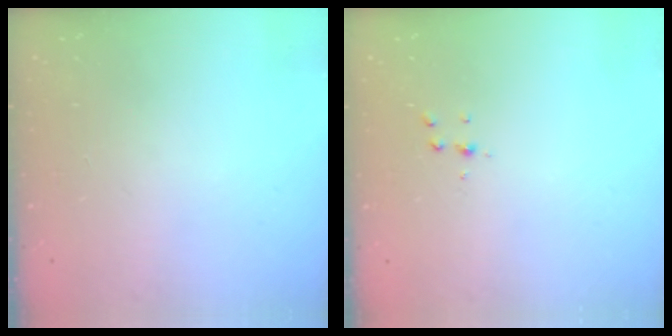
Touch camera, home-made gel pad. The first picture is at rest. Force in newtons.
{"total": 3.9, "press": 3.9, "slide": 0.4}